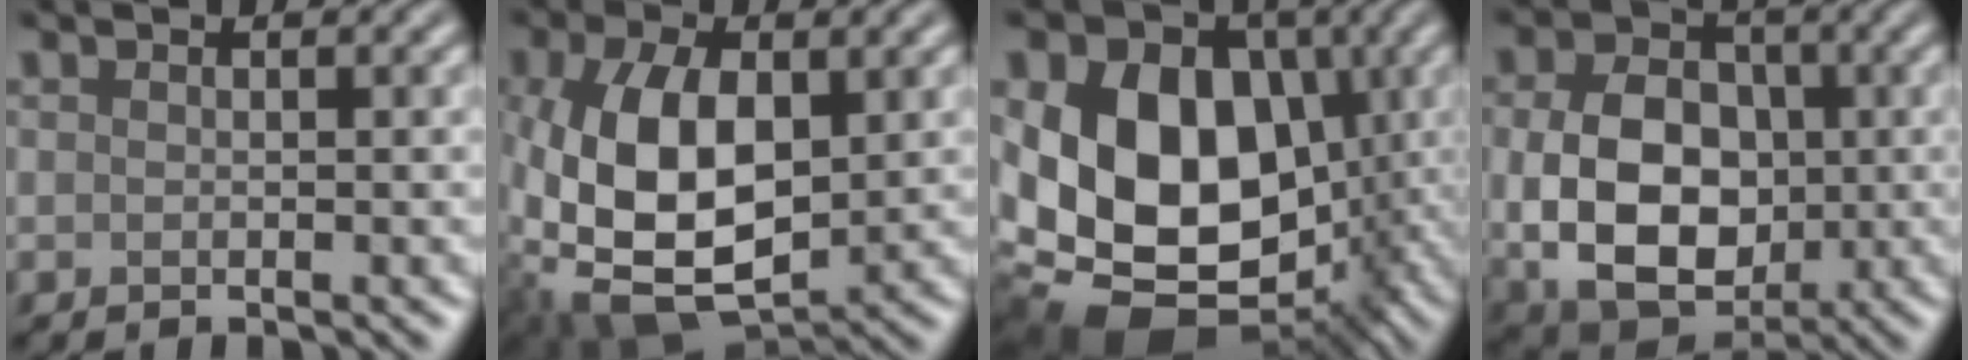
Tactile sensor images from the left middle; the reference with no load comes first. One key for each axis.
{"total": 11.2, "fx": 0.0, "fy": 6.7, "fz": 9.0, "tx": -0.204, "ty": -0.008, "tz": 0.007}
{"total": 17.8, "fx": -0.8, "fy": 13.3, "fz": 11.8, "tx": -0.183, "ty": 0.002, "tz": -0.025}
{"total": 10.0, "fx": -0.5, "fy": 7.4, "fz": 6.8, "tx": -0.131, "ty": -0.015, "tz": -0.008}